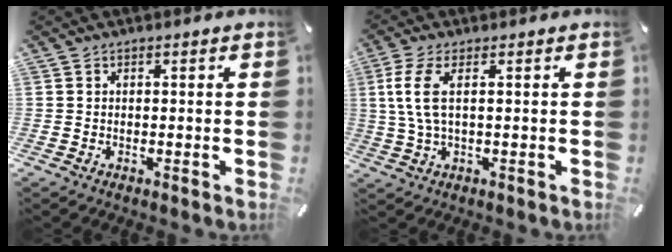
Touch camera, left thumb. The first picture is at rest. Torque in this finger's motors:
{"motor_torque": [0.07, 0.52, 0.66, -0.57, 0.17]}